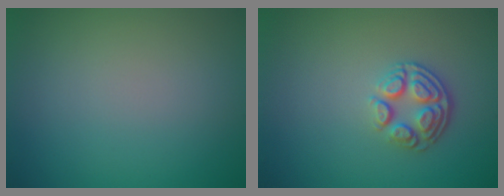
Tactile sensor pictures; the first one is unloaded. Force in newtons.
{"total": 3.6, "press": 2.6, "slide": 2.4}